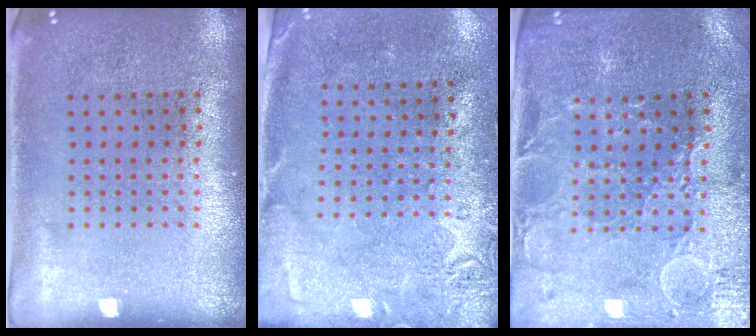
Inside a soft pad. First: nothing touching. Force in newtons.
{"total": 2.8, "press": 2.2, "slide": 1.7}
{"total": 1.3, "press": 1.3, "slide": 0.4}